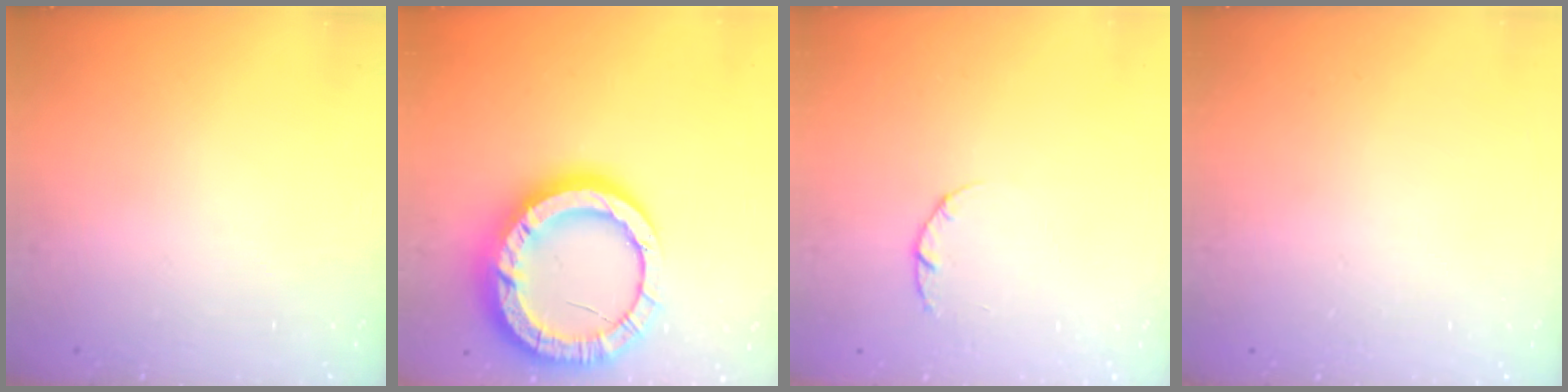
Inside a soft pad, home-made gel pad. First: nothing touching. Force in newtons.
{"total": 21.5, "press": 21.5, "slide": 1.8}
{"total": 3.1, "press": 3.0, "slide": 0.4}
{"total": 2.6, "press": 2.6, "slide": 0.2}